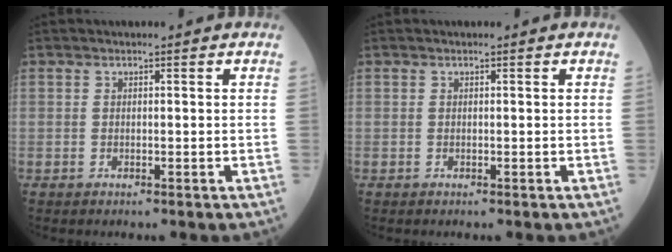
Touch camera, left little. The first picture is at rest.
{"total": 0.0}